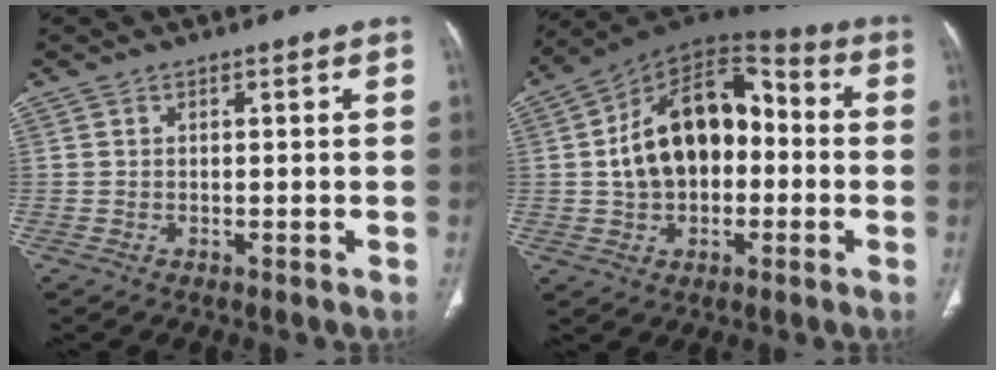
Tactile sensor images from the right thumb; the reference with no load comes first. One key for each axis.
{"total": 18.9, "fx": 0.1, "fy": 12.4, "fz": 14.2, "tx": -0.202, "ty": 0.041, "tz": -0.005}